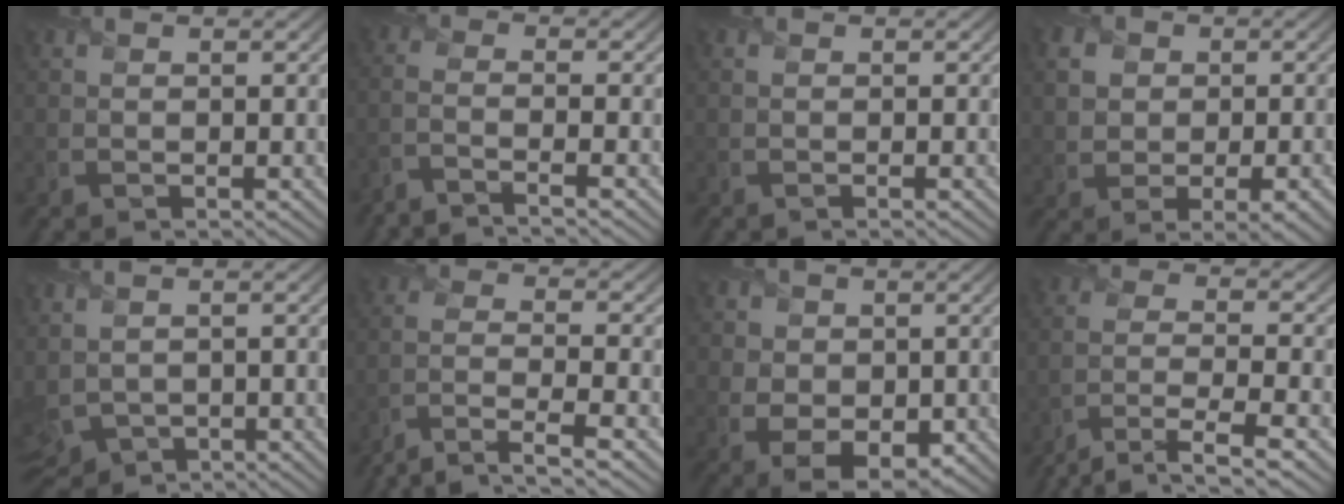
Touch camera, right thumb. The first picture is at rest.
{"total": 4.1, "force": [-3.0, 0.6, 2.8], "torque": [-0.043, 0.003, -0.079]}
{"total": 0.6, "force": [-0.2, 0.1, 0.6], "torque": [-0.012, -0.001, -0.004]}
{"total": 7.8, "force": [-0.4, 5.6, 5.4], "torque": [-0.104, -0.009, -0.002]}
{"total": 5.4, "force": [-1.2, 3.4, 4.1], "torque": [-0.120, -0.022, -0.012]}
{"total": 8.0, "force": [-5.6, 2.0, 5.4], "torque": [-0.104, -0.001, -0.115]}
{"total": 6.3, "force": [0.1, 5.1, 3.6], "torque": [-0.077, -0.016, 0.007]}
{"total": 8.4, "force": [-5.1, 2.4, 6.2], "torque": [-0.124, -0.006, -0.102]}